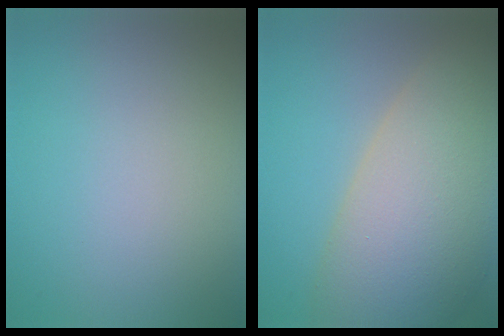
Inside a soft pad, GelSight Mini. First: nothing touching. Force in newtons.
{"total": 12.6, "press": 12.5, "slide": 1.4}